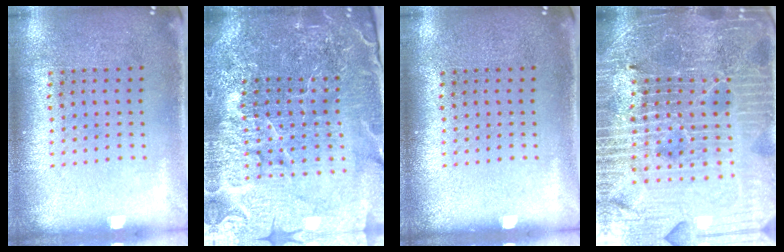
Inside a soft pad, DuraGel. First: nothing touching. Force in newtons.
{"total": 6.0, "press": 5.3, "slide": 2.7}
{"total": 0.0}
{"total": 5.9, "press": 5.4, "slide": 2.4}